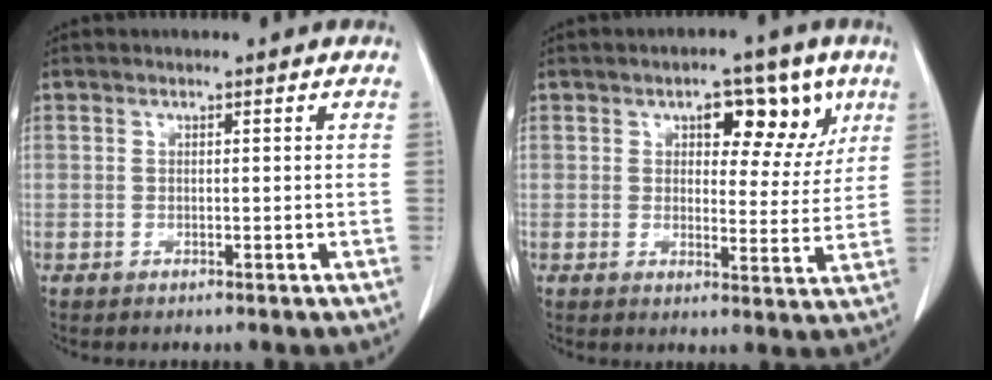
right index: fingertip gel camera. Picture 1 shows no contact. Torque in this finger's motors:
{"motor_torque": [0.21, 0.14, 0.22, 0.05]}